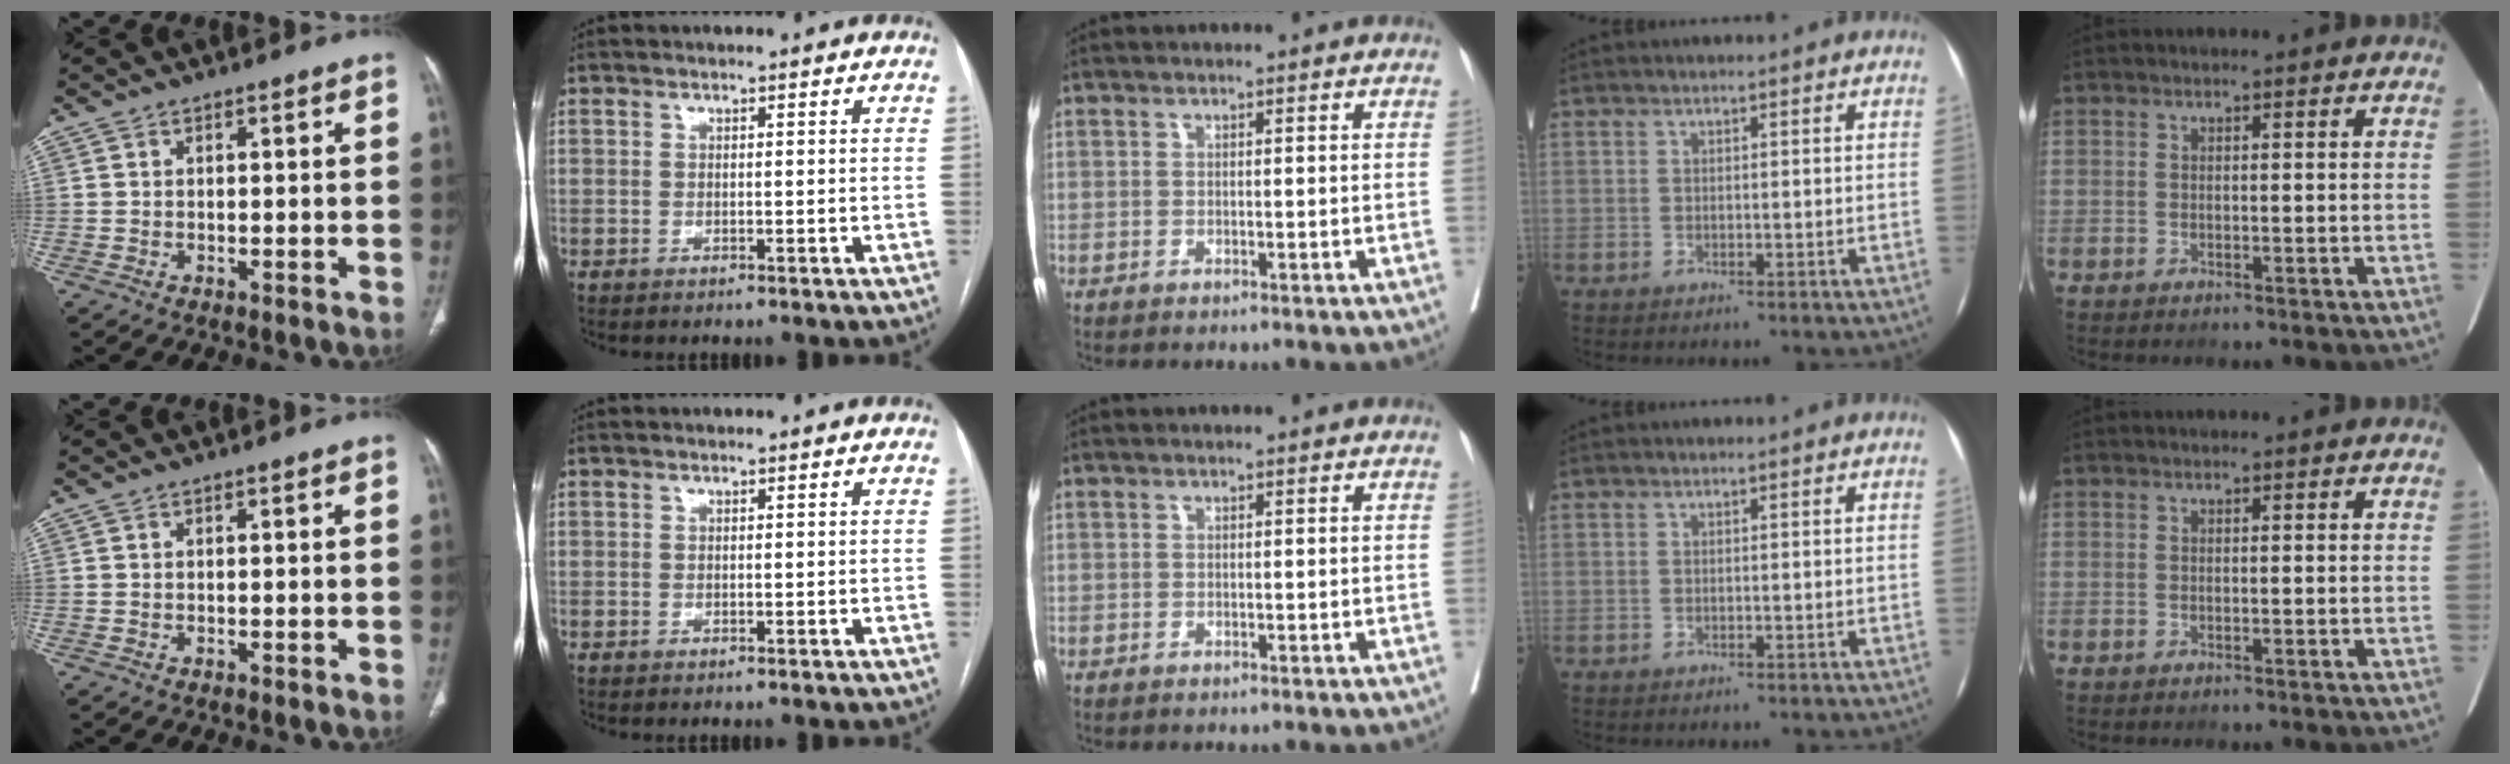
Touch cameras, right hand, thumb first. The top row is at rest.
{}